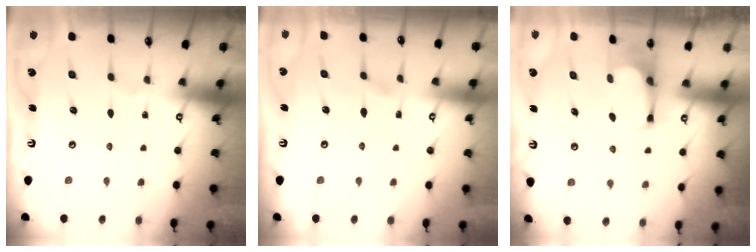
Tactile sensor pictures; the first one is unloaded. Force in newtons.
{"total": 1.4, "press": 0.9, "slide": 1.1}
{"total": 2.4, "press": 2.4, "slide": 0.4}